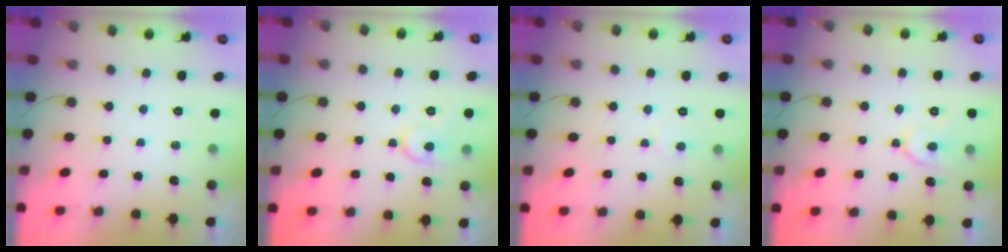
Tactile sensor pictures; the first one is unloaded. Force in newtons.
{"total": 9.9, "press": 9.8, "slide": 0.8}
{"total": 2.0, "press": 2.0, "slide": 0.2}
{"total": 8.7, "press": 8.6, "slide": 1.2}